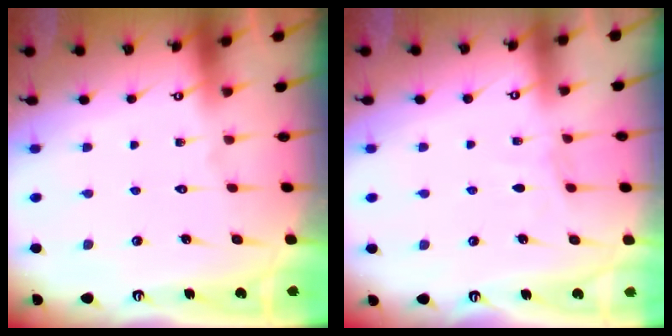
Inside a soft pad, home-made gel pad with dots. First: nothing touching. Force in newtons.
{"total": 2.6, "press": 2.6, "slide": 0.3}